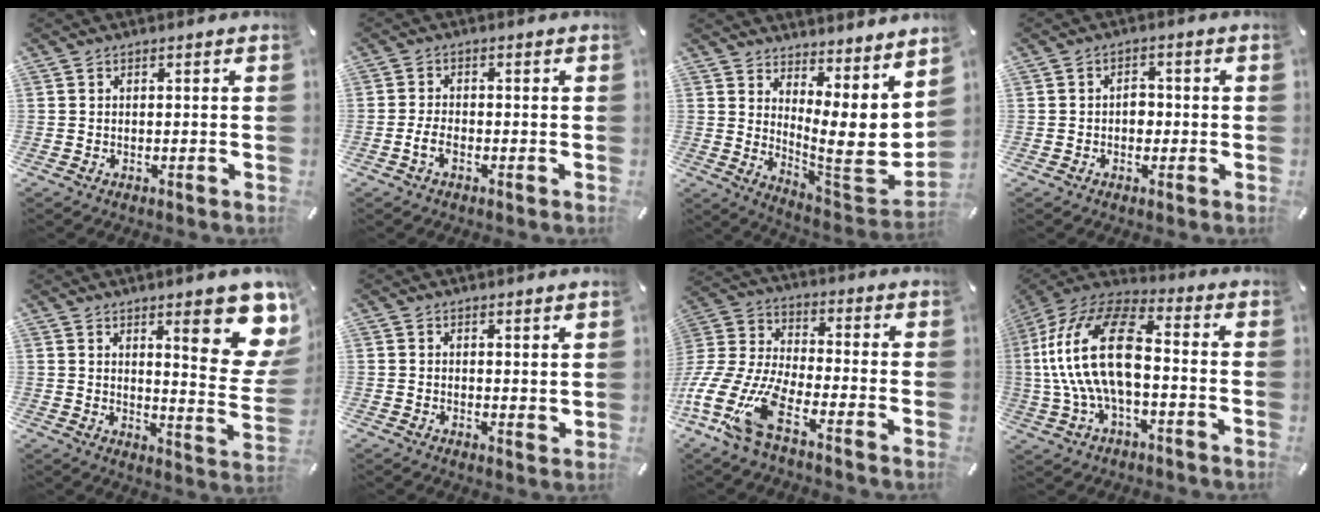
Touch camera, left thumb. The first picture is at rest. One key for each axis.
{"total": 2.9, "fx": -1.2, "fy": 1.4, "fz": 2.2, "tx": -0.044, "ty": 0.004, "tz": -0.023}
{"total": 10.9, "fx": 3.1, "fy": 3.6, "fz": 9.8, "tx": -0.120, "ty": -0.076, "tz": 0.059}
{"total": 3.3, "fx": -0.5, "fy": 2.5, "fz": 2.1, "tx": -0.025, "ty": 0.004, "tz": -0.015}
{"total": 17.4, "fx": 9.7, "fy": 4.9, "fz": 13.5, "tx": -0.166, "ty": -0.077, "tz": 0.150}
{"total": 2.1, "fx": 1.9, "fy": 0.7, "fz": 0.2, "tx": 0.011, "ty": -0.015, "tz": 0.034}
{"total": 16.9, "fx": -10.0, "fy": 6.6, "fz": 11.9, "tx": -0.270, "ty": 0.018, "tz": -0.180}
{"total": 20.3, "fx": -0.8, "fy": 10.4, "fz": 17.4, "tx": -0.365, "ty": 0.005, "tz": -0.016}